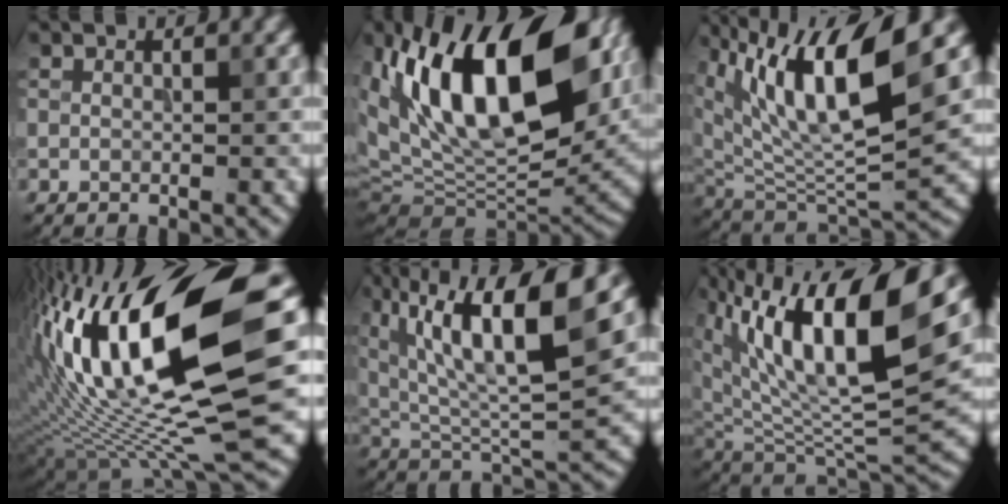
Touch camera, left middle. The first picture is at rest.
{"total": 18.1, "force": [5.1, 9.1, 14.8], "torque": [-0.245, 0.029, 0.086]}
{"total": 12.0, "force": [5.4, 3.7, 10.0], "torque": [-0.181, 0.000, 0.098]}
{"total": 17.9, "force": [4.3, 6.0, 16.3], "torque": [-0.317, 0.005, 0.074]}
{"total": 12.1, "force": [5.7, 3.3, 10.1], "torque": [-0.182, 0.006, 0.104]}
{"total": 13.9, "force": [6.2, 5.4, 11.2], "torque": [-0.187, 0.004, 0.114]}